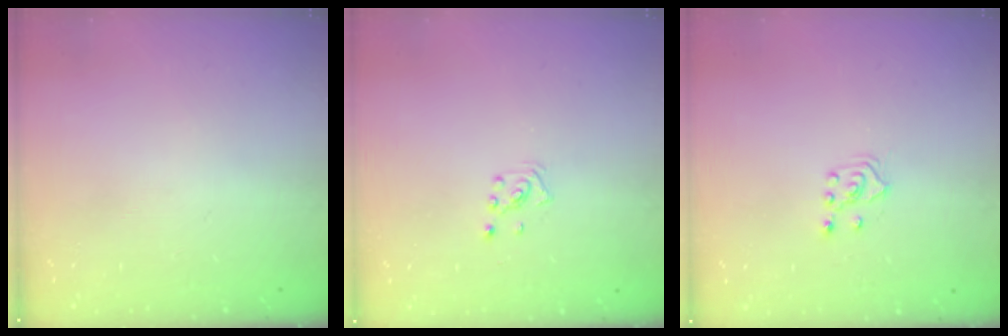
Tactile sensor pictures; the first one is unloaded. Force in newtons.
{"total": 2.0, "press": 2.0, "slide": 0.6}
{"total": 3.5, "press": 3.4, "slide": 0.8}